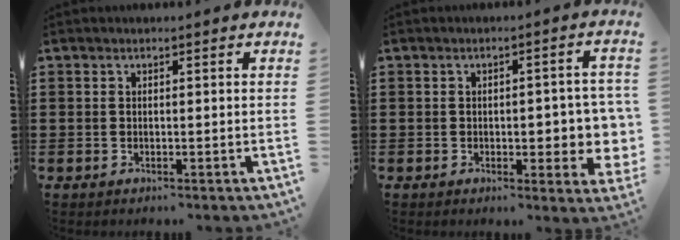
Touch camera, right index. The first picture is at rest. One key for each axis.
{"total": 5.8, "fx": -0.5, "fy": 2.4, "fz": 5.3, "tx": -0.068, "ty": -0.002, "tz": -0.011}